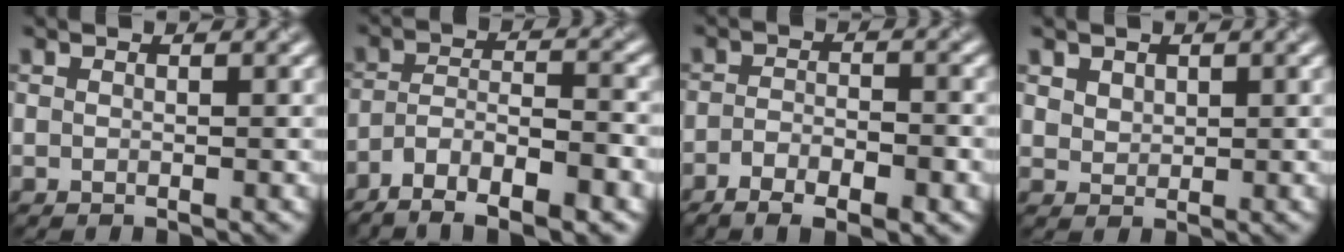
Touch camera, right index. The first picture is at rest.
{"total": 8.1, "force": [-5.6, 2.8, 5.1], "torque": [-0.084, 0.009, -0.099]}
{"total": 5.7, "force": [-3.2, 2.1, 4.3], "torque": [-0.075, -0.001, -0.050]}
{"total": 1.8, "force": [1.5, 0.9, 0.0], "torque": [-0.005, 0.008, 0.029]}